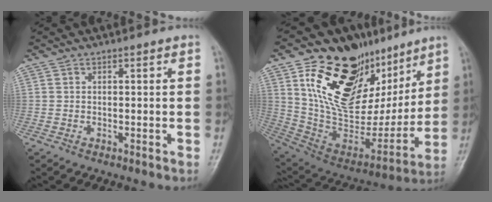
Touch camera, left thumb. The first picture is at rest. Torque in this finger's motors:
{"motor_torque": [2.70, 2.31, 1.23, -1.54, 0.39]}